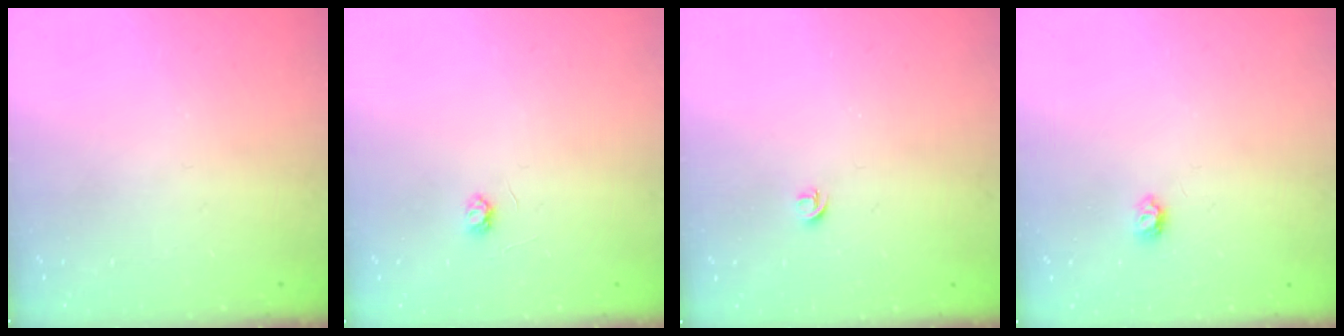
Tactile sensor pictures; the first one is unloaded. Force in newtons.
{"total": 2.6, "press": 2.6, "slide": 0.3}
{"total": 3.6, "press": 3.6, "slide": 0.5}
{"total": 3.9, "press": 3.9, "slide": 0.6}